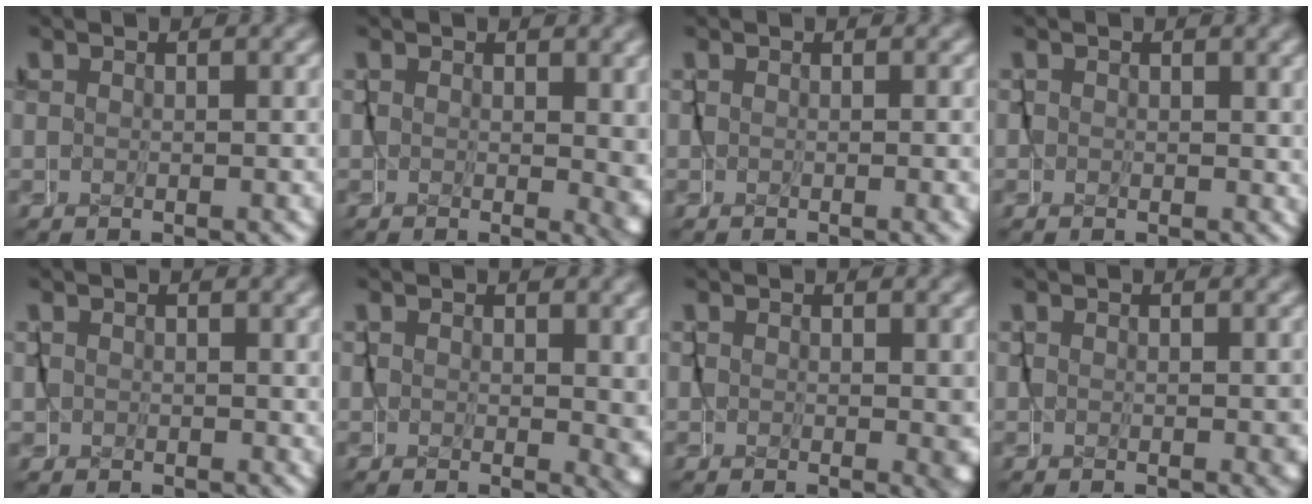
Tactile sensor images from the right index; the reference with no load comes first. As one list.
[{"total": 2.7, "force": [0.3, 1.2, 2.4], "torque": [-0.022, -0.012, 0.008]}, {"total": 0.7, "force": [-0.1, 0.0, 0.7], "torque": [-0.007, -0.004, -0.001]}, {"total": 1.9, "force": [0.0, 1.6, 0.9], "torque": [-0.018, -0.002, -0.003]}, {"total": 1.6, "force": [0.1, 1.4, 0.7], "torque": [-0.015, -0.003, 0.000]}, {"total": 2.4, "force": [0.3, 1.2, 2.1], "torque": [-0.018, -0.011, 0.008]}, {"total": 1.8, "force": [0.0, 0.7, 1.7], "torque": [-0.015, -0.012, 0.003]}, {"total": 1.2, "force": [-0.1, 0.5, 1.0], "torque": [-0.010, -0.009, 0.001]}]